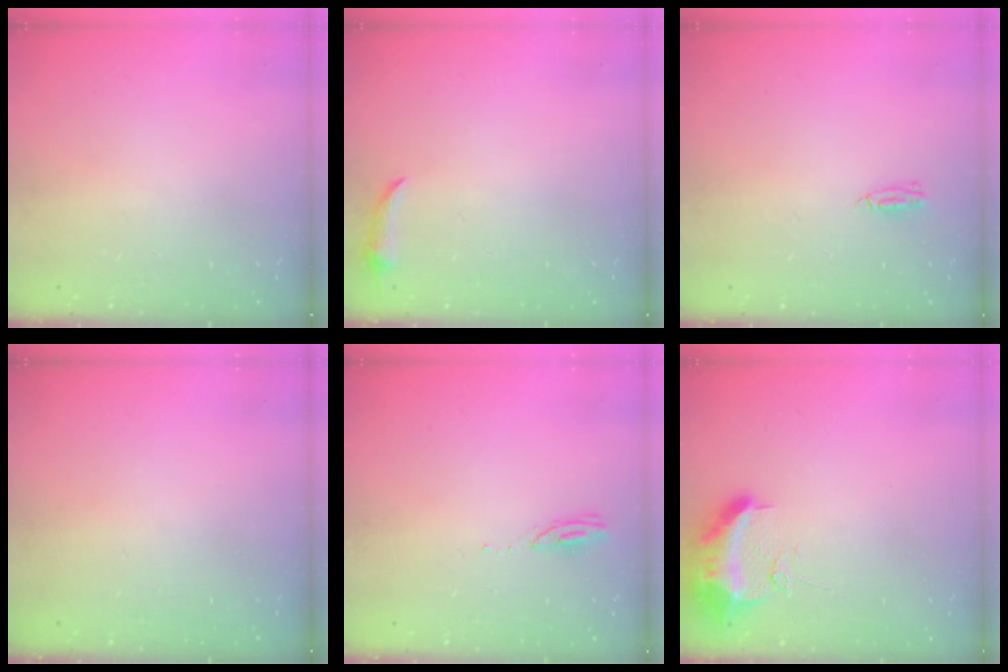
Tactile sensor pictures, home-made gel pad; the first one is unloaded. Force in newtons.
{"total": 3.8, "press": 3.7, "slide": 0.8}
{"total": 4.1, "press": 3.6, "slide": 2.0}
{"total": 0.0}
{"total": 3.1, "press": 3.1, "slide": 0.4}
{"total": 10.4, "press": 10.3, "slide": 1.3}